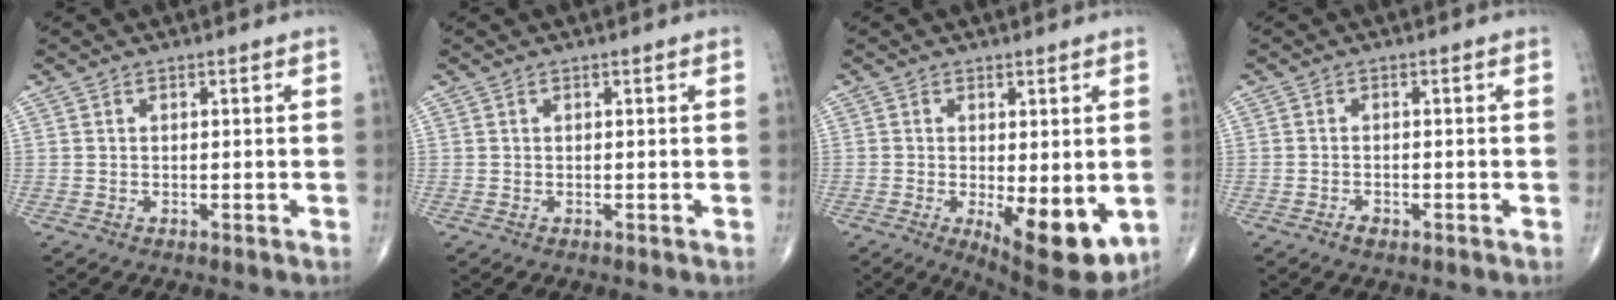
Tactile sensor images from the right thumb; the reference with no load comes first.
{"total": 0.0}
{"total": 11.9, "force": [-2.7, 4.5, 10.7], "torque": [-0.141, -0.024, -0.025]}
{"total": 1.5, "force": [-1.0, 0.7, 0.9], "torque": [-0.018, 0.003, -0.018]}